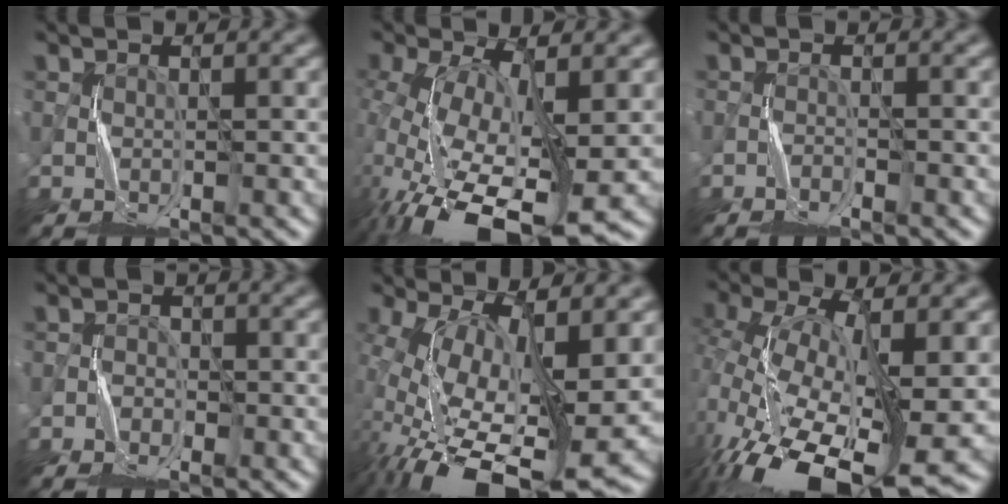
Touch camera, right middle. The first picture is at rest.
{"total": 14.6, "force": [-4.7, 6.5, 12.3], "torque": [-0.255, -0.030, -0.071]}
{"total": 0.9, "force": [-0.9, -0.1, 0.1], "torque": [-0.003, 0.004, -0.018]}
{"total": 1.6, "force": [-1.0, 1.2, 0.3], "torque": [0.010, 0.004, -0.023]}
{"total": 16.0, "force": [-3.5, 7.0, 13.9], "torque": [-0.269, -0.038, -0.039]}
{"total": 13.9, "force": [-4.8, 5.6, 11.8], "torque": [-0.239, -0.023, -0.079]}